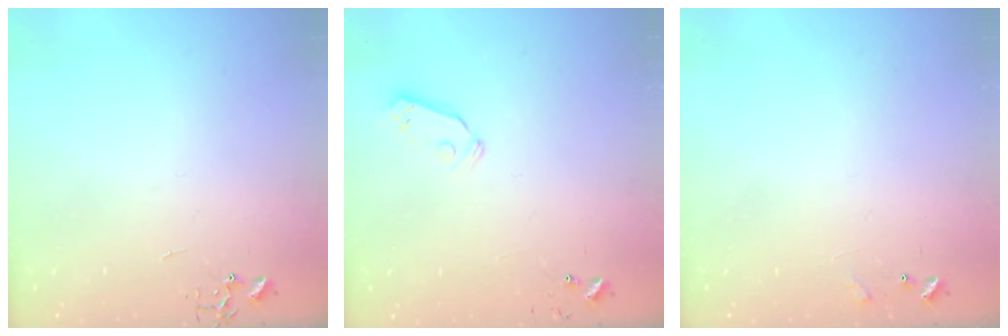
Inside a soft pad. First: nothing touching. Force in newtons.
{"total": 5.9, "press": 5.8, "slide": 1.0}
{"total": 5.9, "press": 5.9, "slide": 0.9}